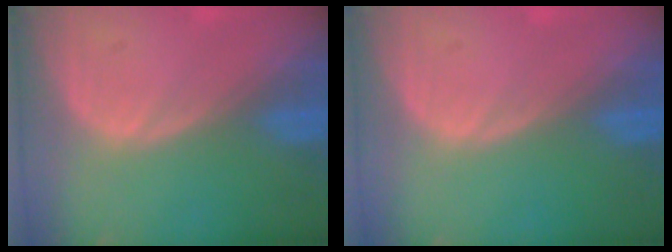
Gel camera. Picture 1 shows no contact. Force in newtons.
{"total": 0.0}